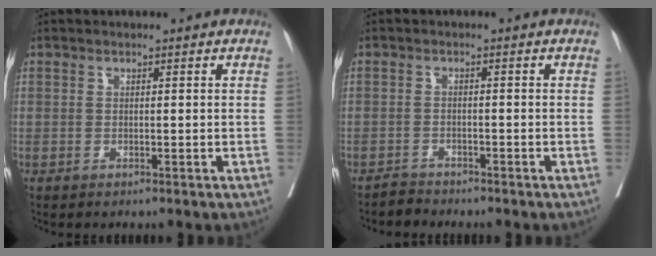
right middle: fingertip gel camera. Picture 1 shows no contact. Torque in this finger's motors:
{"motor_torque": [0.08, -0.06, 0.00, 0.01]}